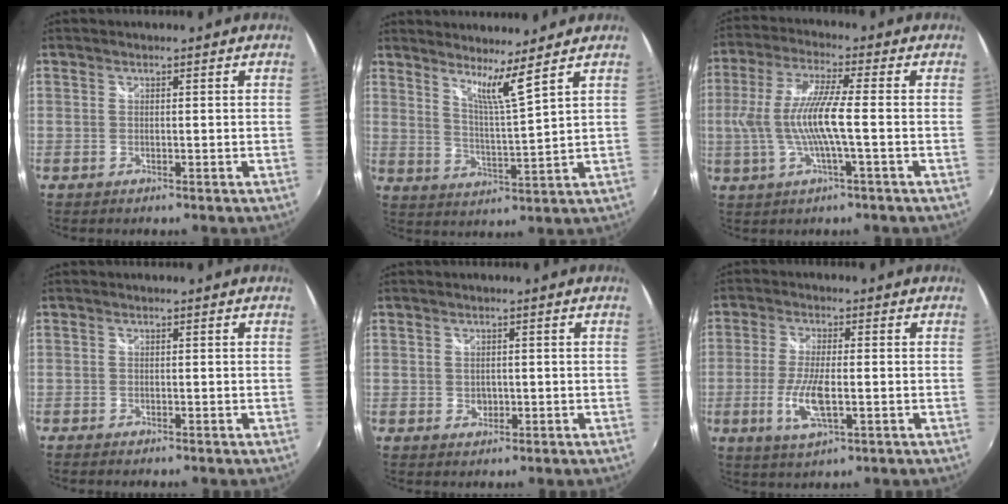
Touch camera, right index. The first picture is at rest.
{"total": 6.3, "force": [4.9, -1.4, 3.7], "torque": [-0.059, -0.019, 0.083]}
{"total": 10.6, "force": [-1.4, 0.9, 10.4], "torque": [-0.211, -0.002, -0.023]}
{"total": 1.2, "force": [-1.1, 0.3, 0.4], "torque": [-0.012, -0.008, -0.021]}
{"total": 1.8, "force": [-0.1, 1.6, 0.9], "torque": [-0.014, -0.001, -0.001]}
{"total": 7.7, "force": [-2.0, 2.0, 7.2], "torque": [-0.149, -0.012, -0.038]}